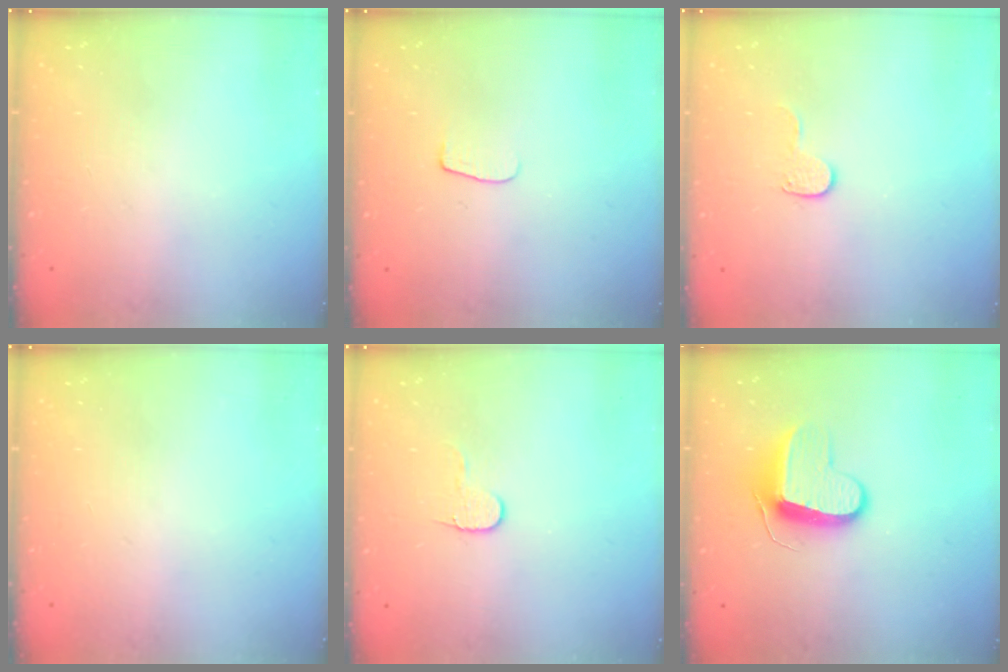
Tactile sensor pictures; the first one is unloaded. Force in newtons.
{"total": 4.5, "press": 4.4, "slide": 0.6}
{"total": 5.5, "press": 5.5, "slide": 0.5}
{"total": 0.0}
{"total": 5.5, "press": 5.4, "slide": 0.5}
{"total": 9.9, "press": 9.9, "slide": 0.2}